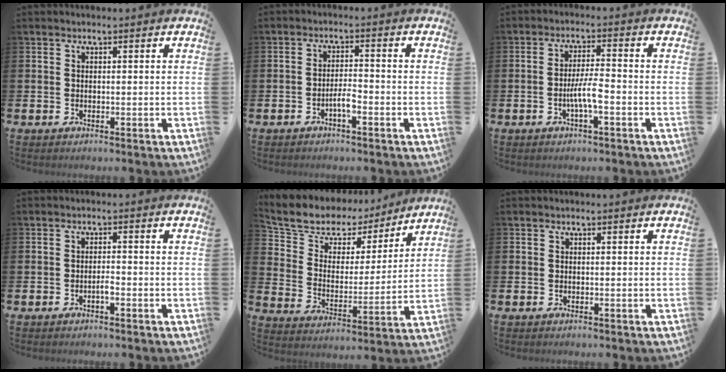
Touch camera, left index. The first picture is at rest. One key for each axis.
{"total": 2.4, "fx": -1.3, "fy": 0.5, "fz": 2.0, "tx": -0.043, "ty": 0.007, "tz": -0.024}
{"total": 4.1, "fx": -1.4, "fy": 0.8, "fz": 3.8, "tx": -0.078, "ty": 0.006, "tz": -0.028}
{"total": 1.2, "fx": -0.6, "fy": 0.3, "fz": 1.0, "tx": -0.018, "ty": -0.003, "tz": -0.012}
{"total": 8.9, "fx": 7.5, "fy": 4.4, "fz": 1.6, "tx": -0.080, "ty": -0.048, "tz": 0.134}
{"total": 0.0}